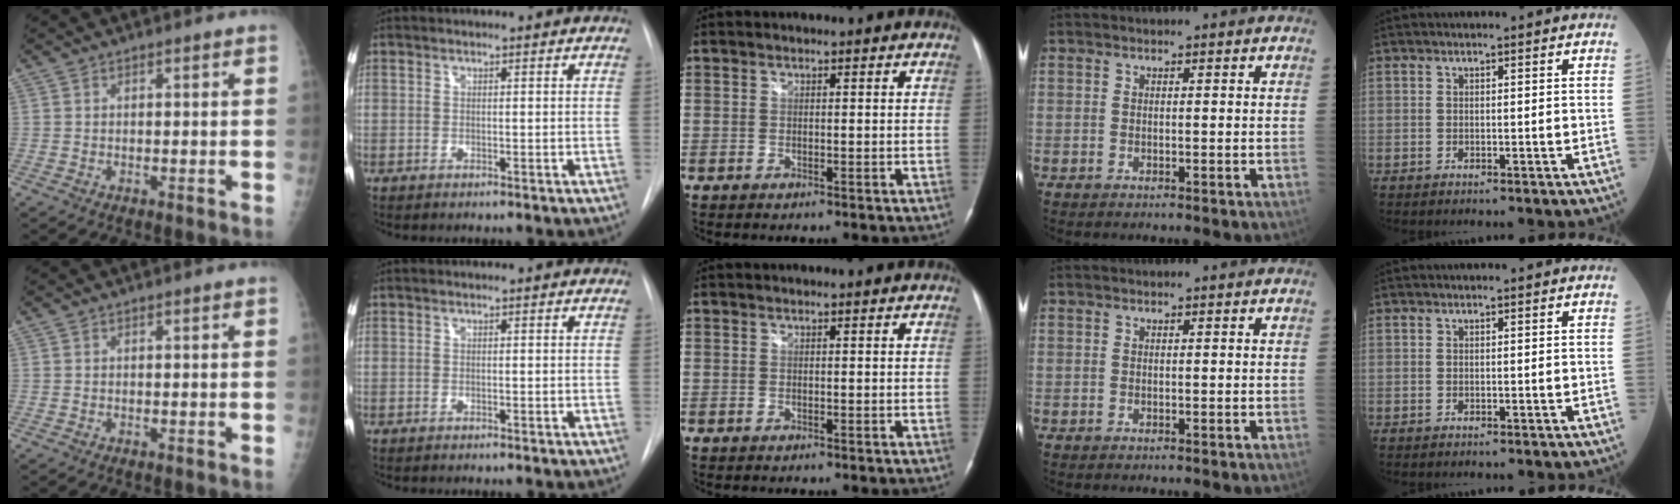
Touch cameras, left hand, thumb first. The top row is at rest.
{}